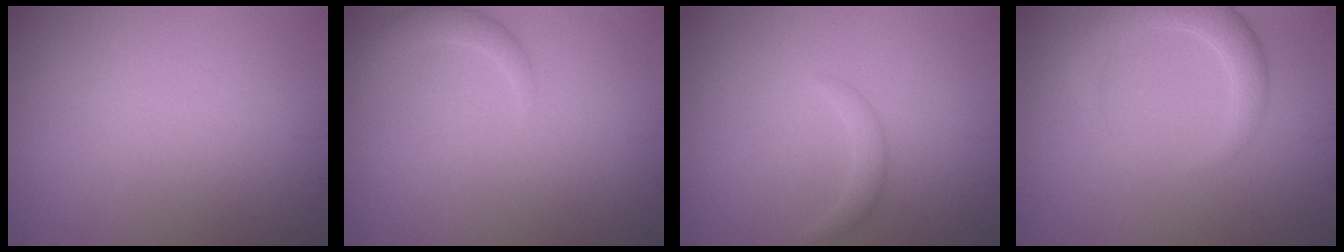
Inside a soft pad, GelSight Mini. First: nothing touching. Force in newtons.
{"total": 1.7, "press": 1.7, "slide": 0.1}
{"total": 1.2, "press": 1.1, "slide": 0.2}
{"total": 3.5, "press": 3.5, "slide": 0.4}